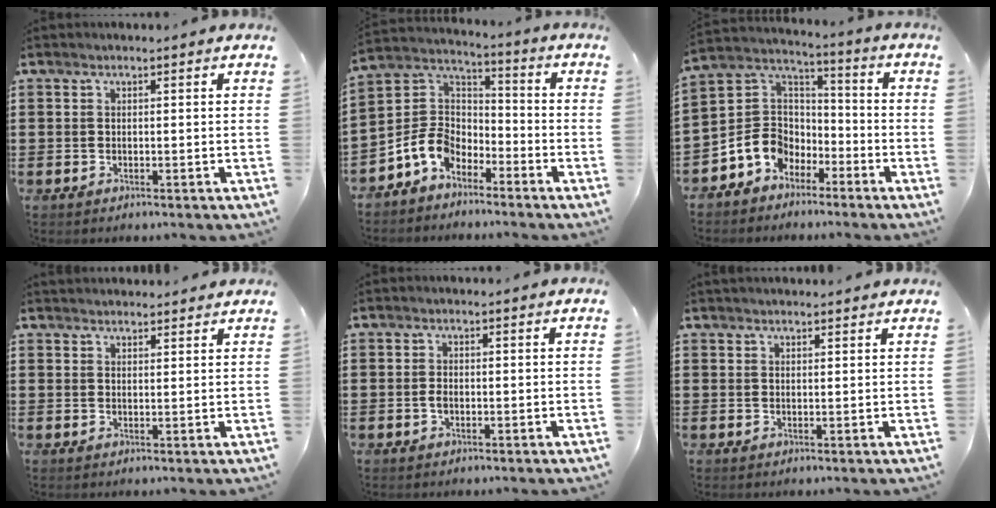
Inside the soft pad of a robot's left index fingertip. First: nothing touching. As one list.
[{"total": 8.1, "force": [-5.0, 5.3, 3.5], "torque": [-0.106, 0.012, -0.104]}, {"total": 7.4, "force": [-3.9, 6.1, 1.7], "torque": [-0.077, 0.005, -0.083]}, {"total": 2.1, "force": [2.1, 0.2, -0.1], "torque": [-0.003, -0.001, 0.041]}, {"total": 1.3, "force": [-0.2, 0.6, 1.1], "torque": [-0.030, -0.002, -0.006]}, {"total": 1.5, "force": [1.4, 0.1, 0.3], "torque": [-0.007, 0.001, 0.028]}]